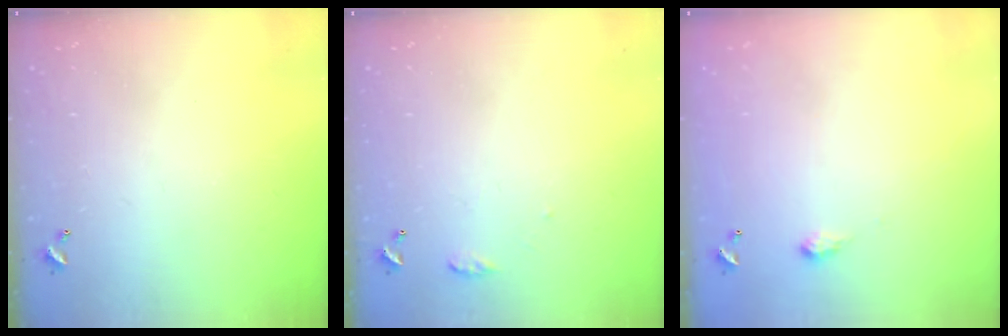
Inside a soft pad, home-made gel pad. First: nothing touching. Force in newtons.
{"total": 5.9, "press": 5.8, "slide": 0.7}
{"total": 2.0, "press": 2.0, "slide": 0.3}